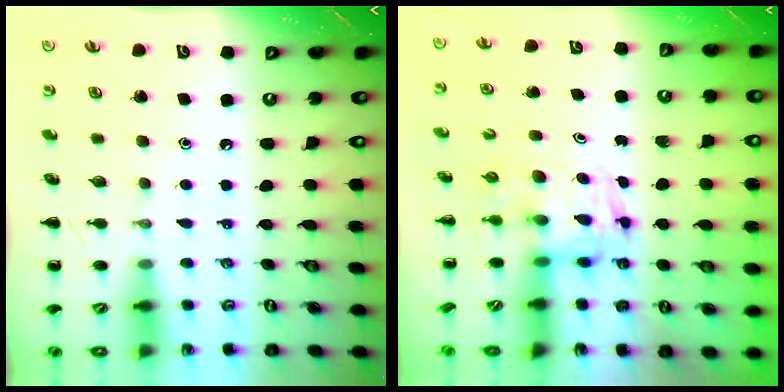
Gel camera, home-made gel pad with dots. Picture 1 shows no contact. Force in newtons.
{"total": 3.6, "press": 3.6, "slide": 0.6}